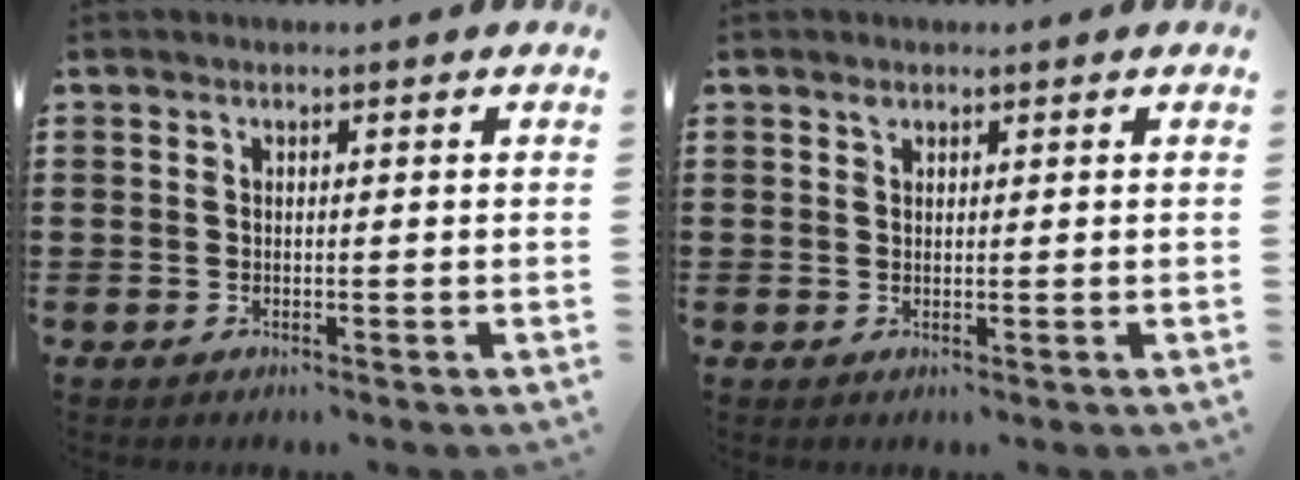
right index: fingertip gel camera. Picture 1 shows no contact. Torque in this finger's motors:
{"motor_torque": [0.28, -0.20, 0.06, 0.02]}